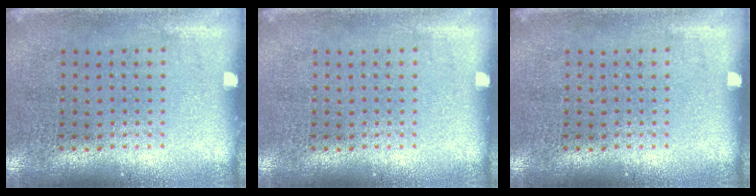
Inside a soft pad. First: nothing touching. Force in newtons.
{"total": 0.0}
{"total": 0.0}